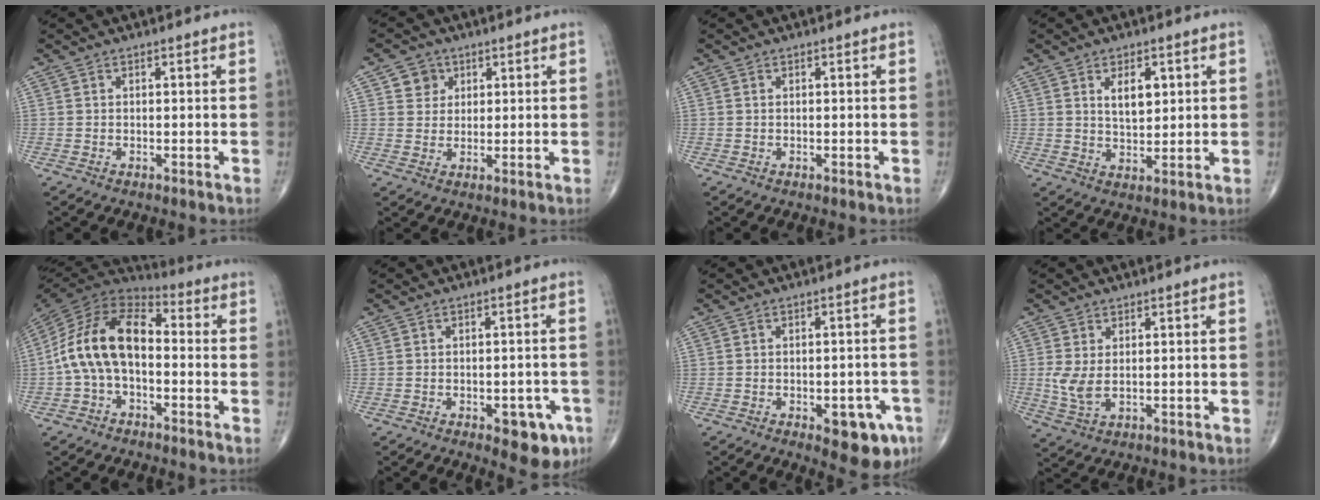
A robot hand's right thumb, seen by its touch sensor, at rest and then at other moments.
{"total": 4.3, "force": [1.8, 3.8, 0.8], "torque": [0.010, -0.005, 0.026]}
{"total": 0.0}
{"total": 5.9, "force": [2.1, 3.1, 4.5], "torque": [-0.056, -0.015, 0.038]}
{"total": 15.2, "force": [-1.5, 9.0, 12.2], "torque": [-0.224, 0.043, -0.040]}
{"total": 7.8, "force": [-3.7, 3.8, 5.7], "torque": [-0.047, 0.017, -0.039]}
{"total": 8.9, "force": [-4.1, 4.0, 6.8], "torque": [-0.061, 0.018, -0.043]}
{"total": 4.4, "force": [0.4, 2.3, 3.8], "torque": [-0.088, -0.005, 0.016]}